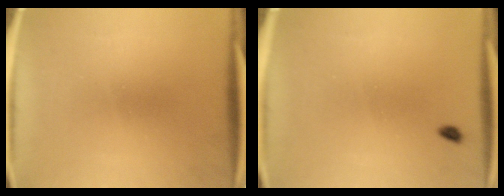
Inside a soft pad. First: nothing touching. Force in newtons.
{"total": 1.1}